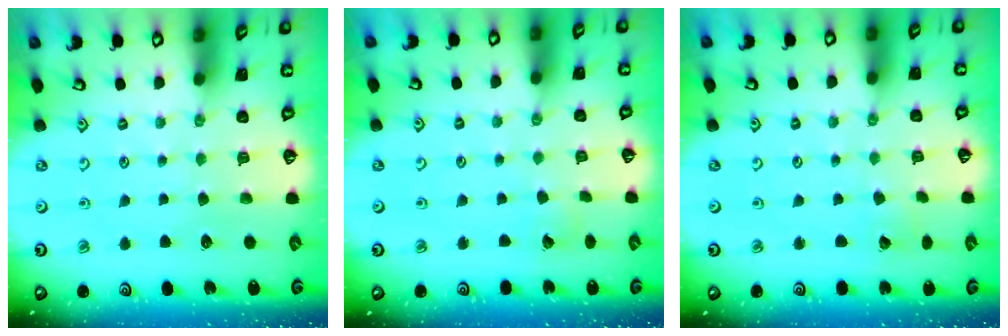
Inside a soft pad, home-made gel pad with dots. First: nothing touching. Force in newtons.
{"total": 2.7, "press": 2.7, "slide": 0.3}
{"total": 2.7, "press": 2.7, "slide": 0.2}